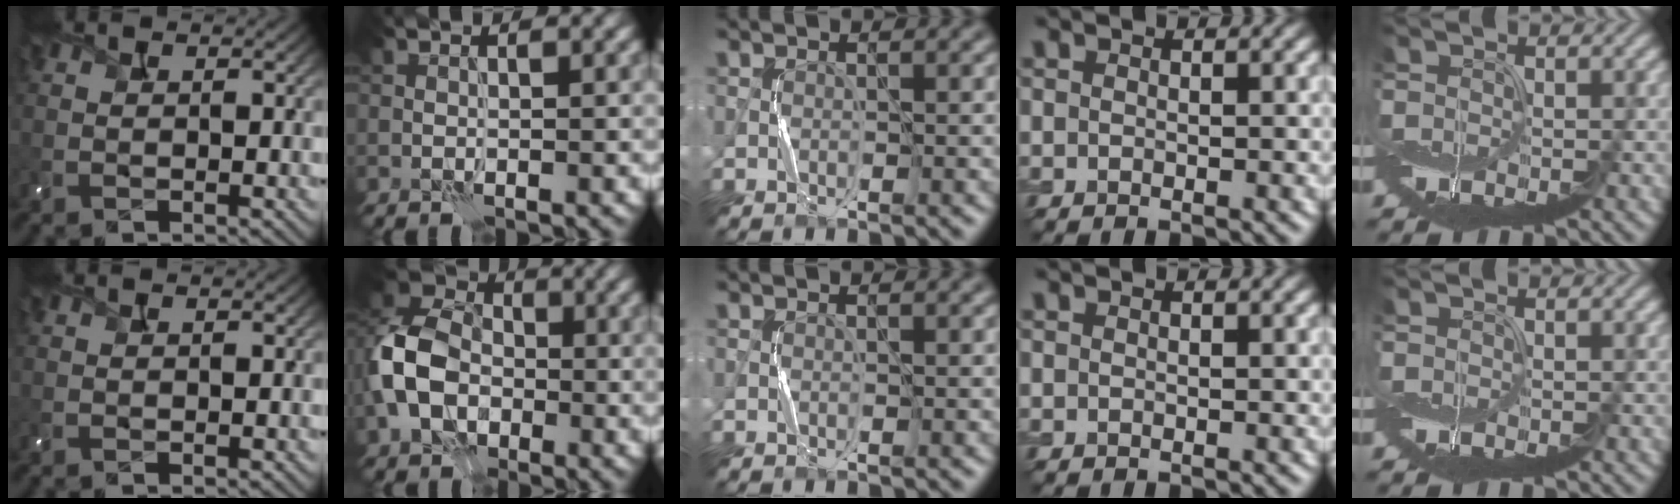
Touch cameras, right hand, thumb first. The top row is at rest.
{"index": {"total": 9.7, "force": [-2.4, 7.0, 6.2], "torque": [-0.145, 0.000, -0.063]}}